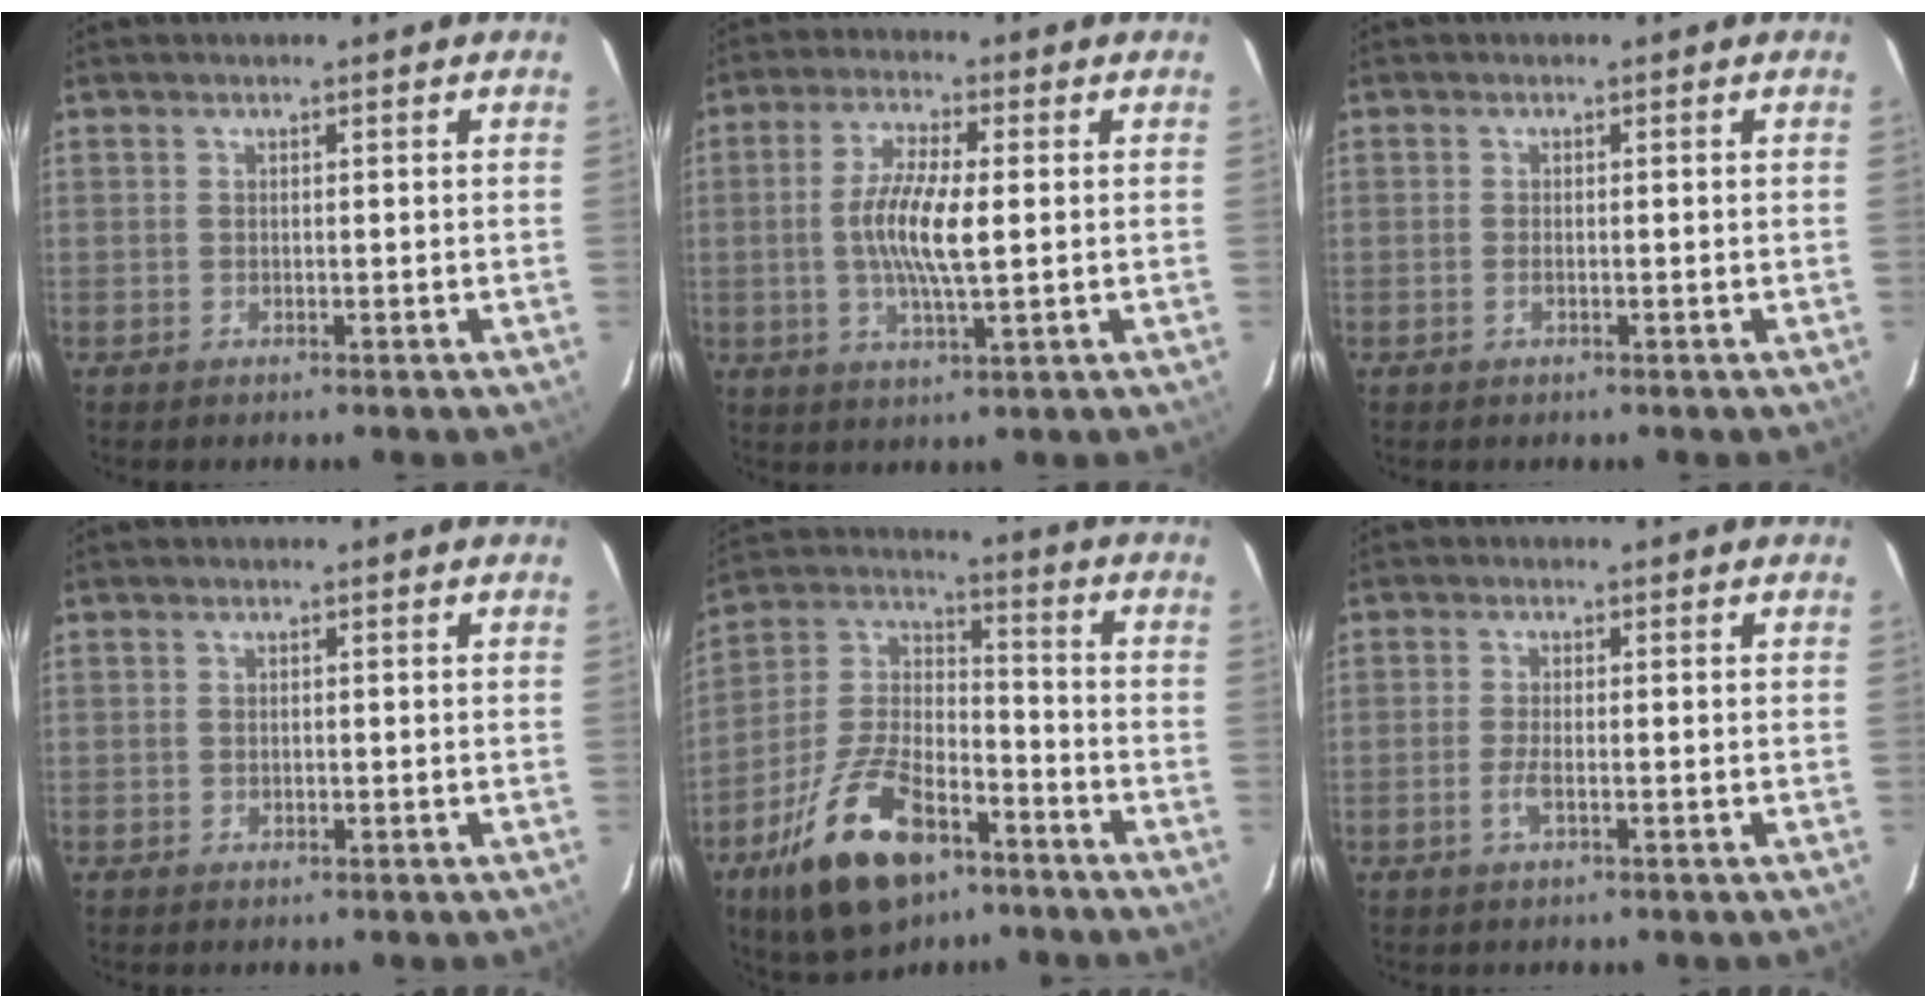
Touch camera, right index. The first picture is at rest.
{"total": 9.0, "force": [0.0, 1.9, 8.8], "torque": [-0.171, 0.000, -0.002]}
{"total": 0.8, "force": [-0.4, 0.3, 0.7], "torque": [-0.014, 0.000, -0.008]}
{"total": 0.6, "force": [-0.2, 0.6, 0.1], "torque": [0.002, -0.002, -0.002]}
{"total": 19.9, "force": [-11.1, 9.5, 13.4], "torque": [-0.271, -0.002, -0.190]}
{"total": 2.6, "force": [-1.1, 0.5, 2.3], "torque": [-0.050, -0.002, -0.023]}